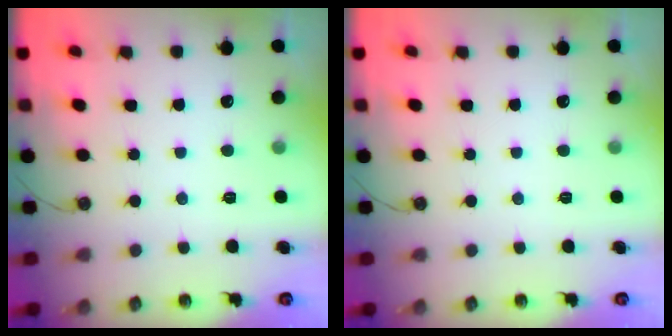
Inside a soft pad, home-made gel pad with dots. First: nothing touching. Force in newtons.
{"total": 0.0}